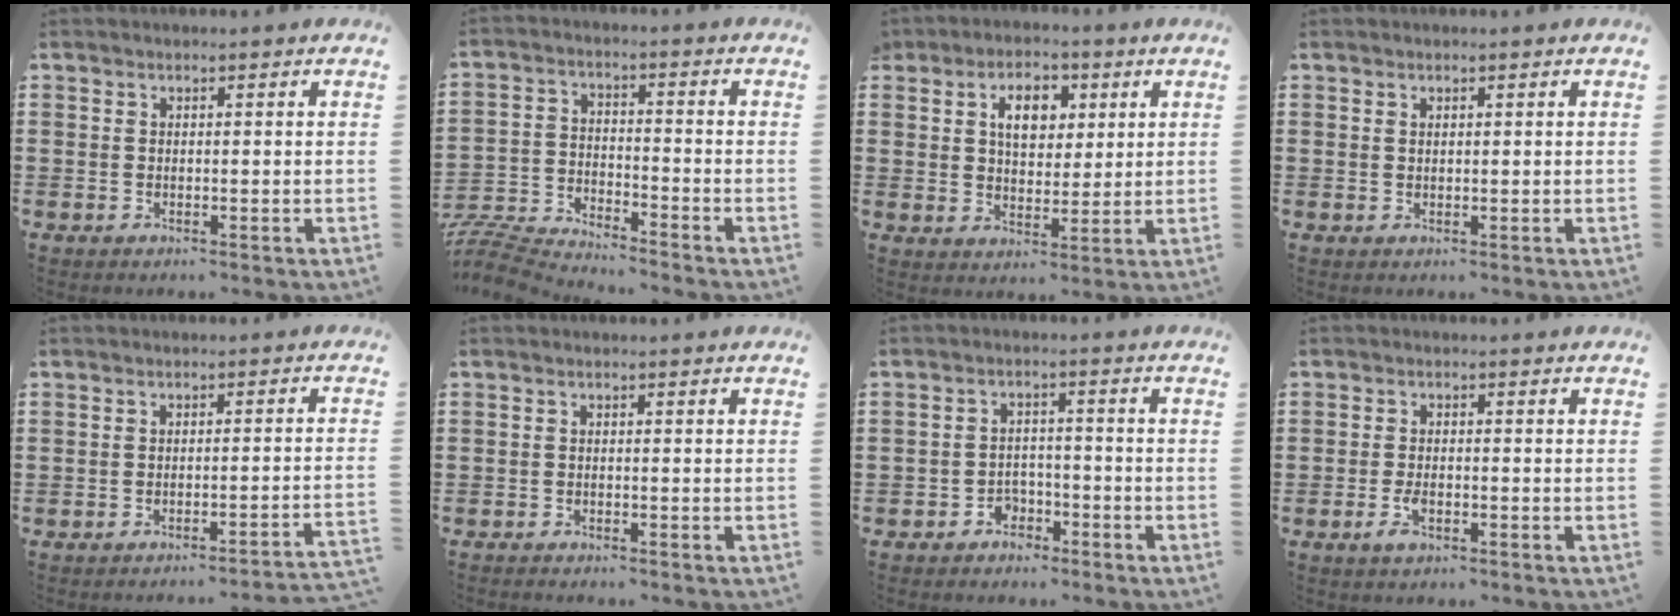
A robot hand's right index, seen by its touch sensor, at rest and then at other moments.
{"total": 6.7, "force": [-6.6, 0.2, 0.6], "torque": [-0.039, -0.003, -0.141]}
{"total": 6.1, "force": [2.6, 4.2, 3.5], "torque": [-0.062, 0.009, 0.041]}
{"total": 0.7, "force": [0.4, 0.4, 0.3], "torque": [-0.006, 0.003, 0.008]}
{"total": 2.5, "force": [-2.2, -0.5, 1.0], "torque": [-0.018, -0.005, -0.047]}
{"total": 0.9, "force": [-0.9, 0.0, 0.0], "torque": [-0.001, 0.000, -0.019]}
{"total": 2.7, "force": [-2.2, 1.6, 0.4], "torque": [-0.017, -0.001, -0.046]}
{"total": 2.7, "force": [-1.1, 1.0, 2.3], "torque": [-0.058, -0.010, -0.023]}